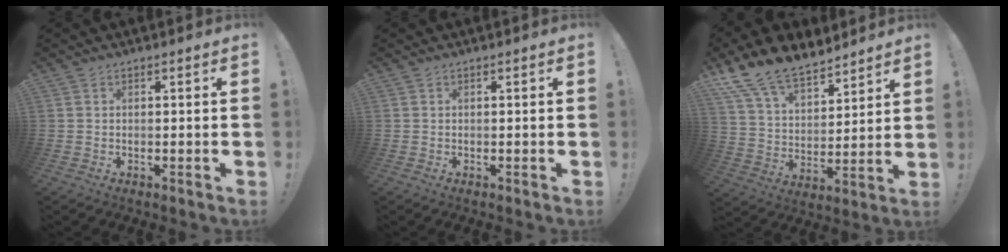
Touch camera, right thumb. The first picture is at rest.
{"total": 0.0}
{"total": 14.9, "force": [12.4, 6.4, 5.3], "torque": [-0.113, -0.094, 0.232]}